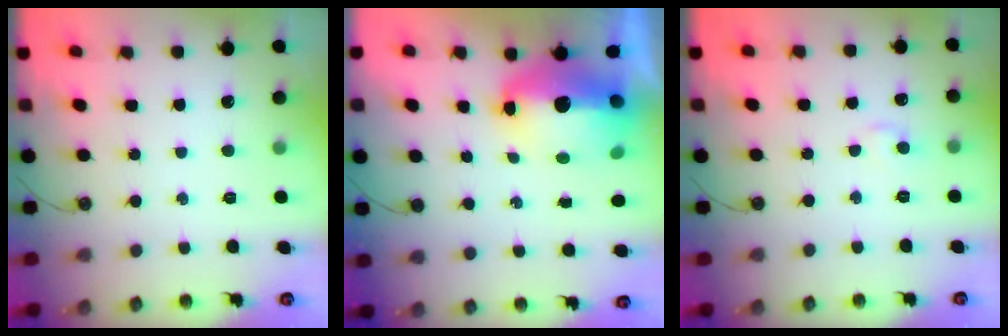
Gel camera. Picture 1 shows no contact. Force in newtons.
{"total": 16.0, "press": 15.9, "slide": 1.8}
{"total": 4.7, "press": 4.6, "slide": 0.7}